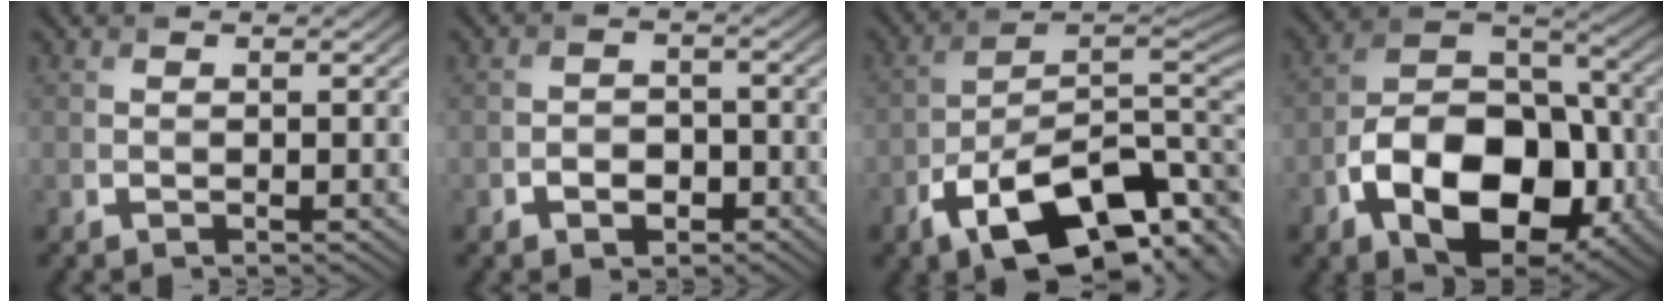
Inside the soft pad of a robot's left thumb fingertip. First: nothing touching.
{"total": 2.6, "force": [-1.5, 1.8, 1.1], "torque": [-0.019, -0.003, -0.027]}
{"total": 15.9, "force": [-8.0, 7.8, 11.4], "torque": [-0.184, -0.027, -0.134]}
{"total": 14.6, "force": [-5.8, 9.2, 9.8], "torque": [-0.165, -0.022, -0.108]}